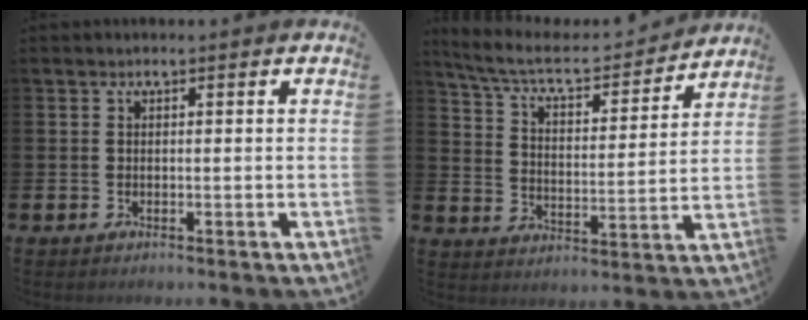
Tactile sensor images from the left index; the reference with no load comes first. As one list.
[{"total": 7.6, "force": [6.7, 2.3, 2.9], "torque": [-0.091, -0.043, 0.112]}]